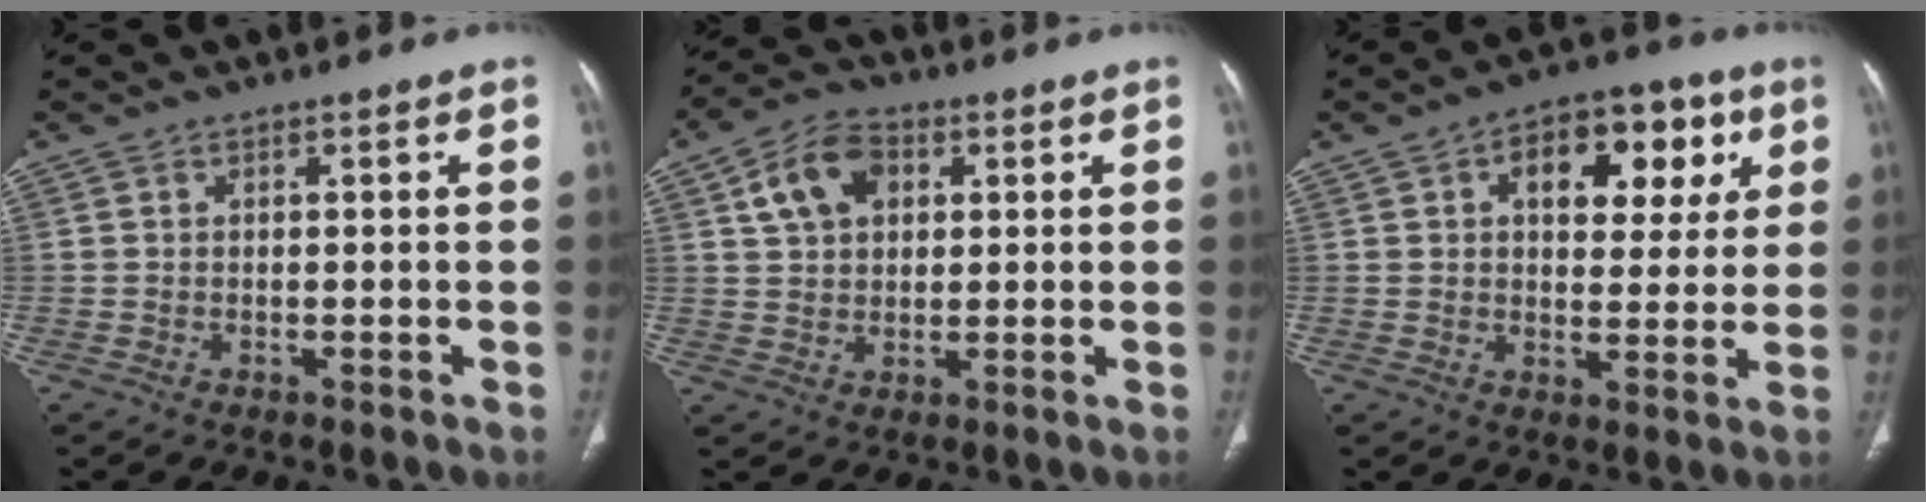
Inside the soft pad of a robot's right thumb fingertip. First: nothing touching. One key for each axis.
{"total": 9.2, "fx": 3.2, "fy": 6.3, "fz": 5.8, "tx": -0.090, "ty": 0.004, "tz": 0.051}
{"total": 14.6, "fx": 5.3, "fy": 8.6, "fz": 10.6, "tx": -0.096, "ty": 0.003, "tz": 0.074}